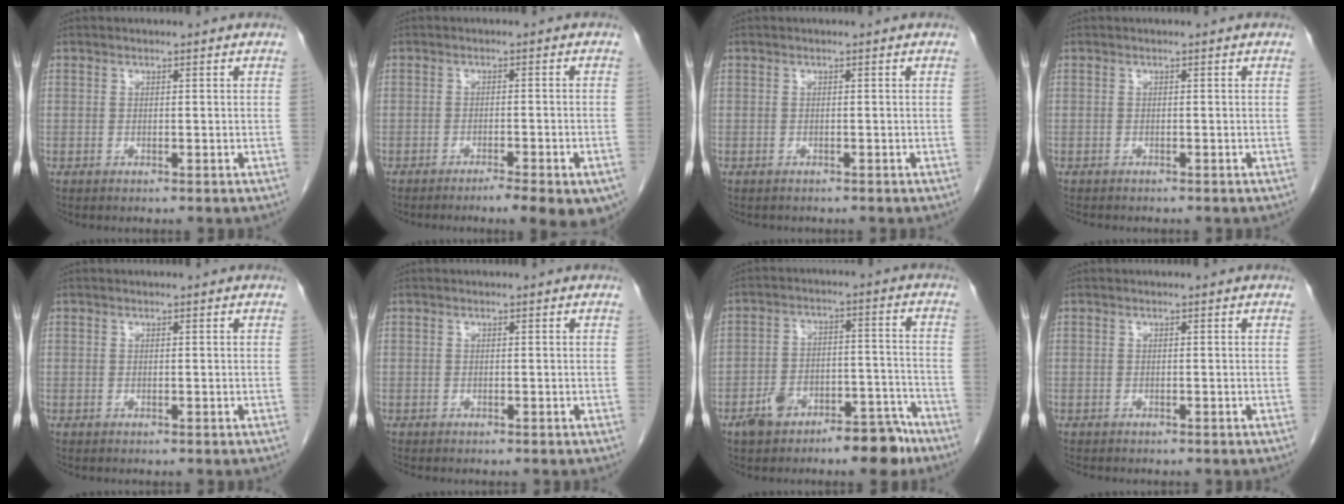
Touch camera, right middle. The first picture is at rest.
{"total": 9.9, "force": [-6.9, 1.4, 7.0], "torque": [-0.062, -0.005, -0.092]}
{"total": 1.0, "force": [-0.9, 0.4, 0.2], "torque": [-0.015, -0.003, -0.012]}
{"total": 2.7, "force": [-2.3, 0.7, 1.1], "torque": [-0.022, -0.009, -0.030]}
{"total": 0.0}
{"total": 1.8, "force": [-1.6, 0.4, 0.7], "torque": [-0.018, -0.007, -0.021]}
{"total": 9.5, "force": [-6.9, 3.9, 5.2], "torque": [-0.075, 0.030, -0.109]}
{"total": 2.7, "force": [-2.3, 0.8, 1.1], "torque": [-0.022, -0.008, -0.030]}